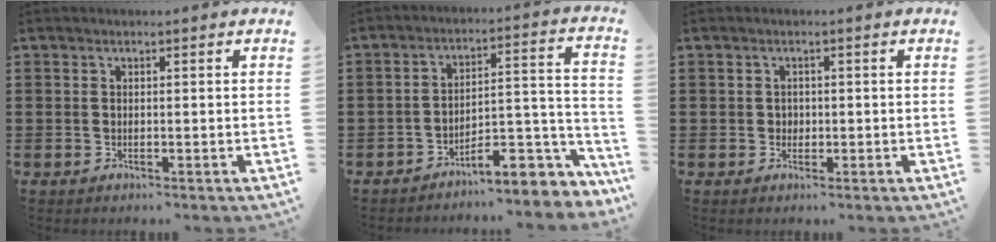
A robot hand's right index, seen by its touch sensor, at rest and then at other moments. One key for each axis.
{"total": 7.5, "fx": -6.1, "fy": 2.3, "fz": 3.7, "tx": -0.036, "ty": 0.003, "tz": -0.117}
{"total": 1.0, "fx": 0.0, "fy": 1.0, "fz": 0.3, "tx": -0.009, "ty": 0.005, "tz": -0.001}